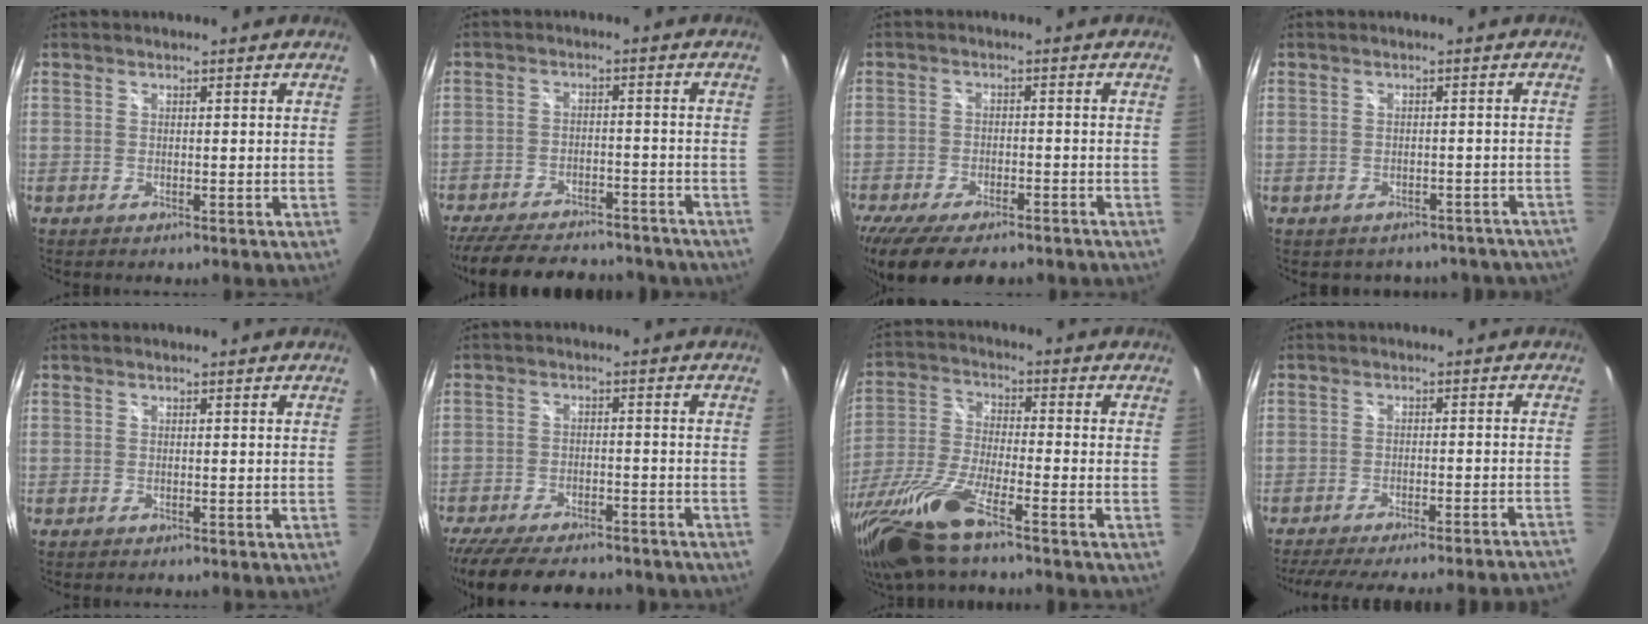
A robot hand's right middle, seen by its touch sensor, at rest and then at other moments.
{"total": 23.9, "force": [-19.8, 8.5, 10.4], "torque": [-0.217, -0.007, -0.264]}
{"total": 14.7, "force": [-11.3, 5.2, 7.9], "torque": [-0.174, -0.043, -0.178]}
{"total": 11.0, "force": [-9.2, 5.5, 2.7], "torque": [-0.050, 0.008, -0.087]}
{"total": 0.0}
{"total": 19.1, "force": [-15.5, 6.5, 9.2], "torque": [-0.196, -0.032, -0.226]}
{"total": 17.5, "force": [-12.6, 2.8, 11.8], "torque": [-0.256, -0.049, -0.246]}
{"total": 21.7, "force": [-19.9, 0.4, 8.7], "torque": [-0.143, -0.024, -0.267]}